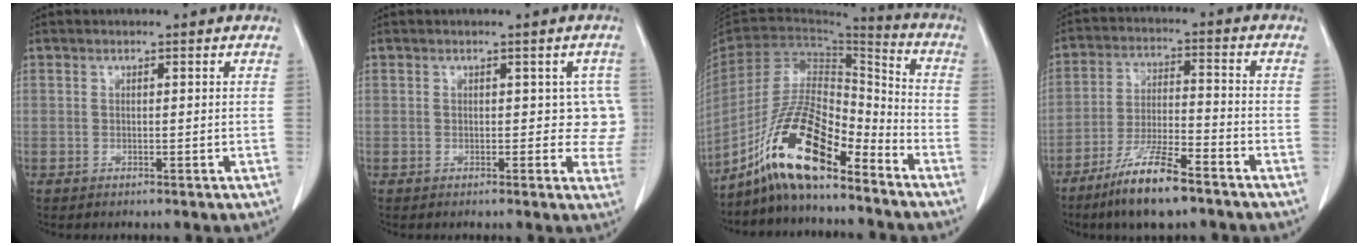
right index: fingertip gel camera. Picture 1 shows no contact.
{"total": 4.2, "force": [0.4, 2.8, 3.1], "torque": [-0.006, 0.011, 0.001]}
{"total": 15.1, "force": [-10.5, 3.3, 10.3], "torque": [-0.197, 0.012, -0.194]}
{"total": 11.1, "force": [-7.8, 1.6, 7.8], "torque": [-0.150, -0.021, -0.143]}